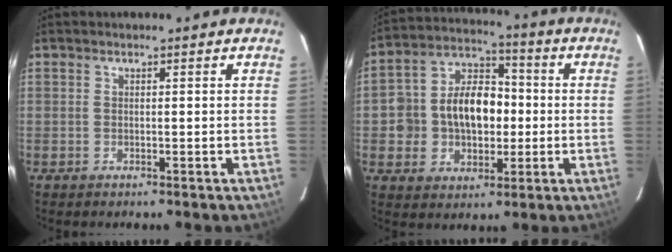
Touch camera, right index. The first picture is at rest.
{"total": 12.2, "force": [-0.7, 9.6, 7.5], "torque": [-0.154, 0.037, -0.005]}